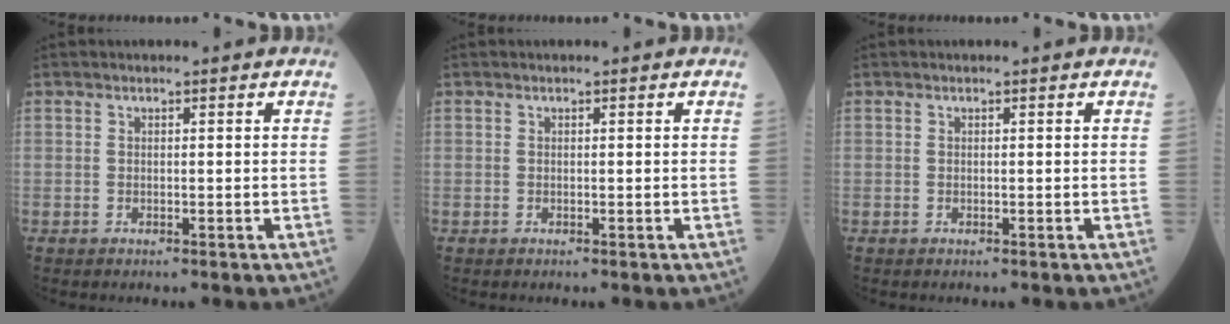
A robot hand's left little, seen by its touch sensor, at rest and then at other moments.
{"total": 0.0}
{"total": 0.0}